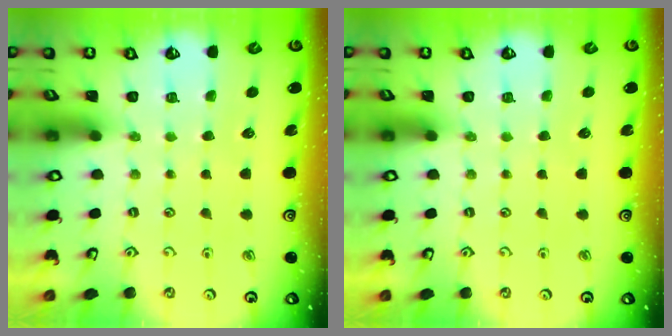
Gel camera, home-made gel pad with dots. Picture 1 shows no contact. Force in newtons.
{"total": 0.0}